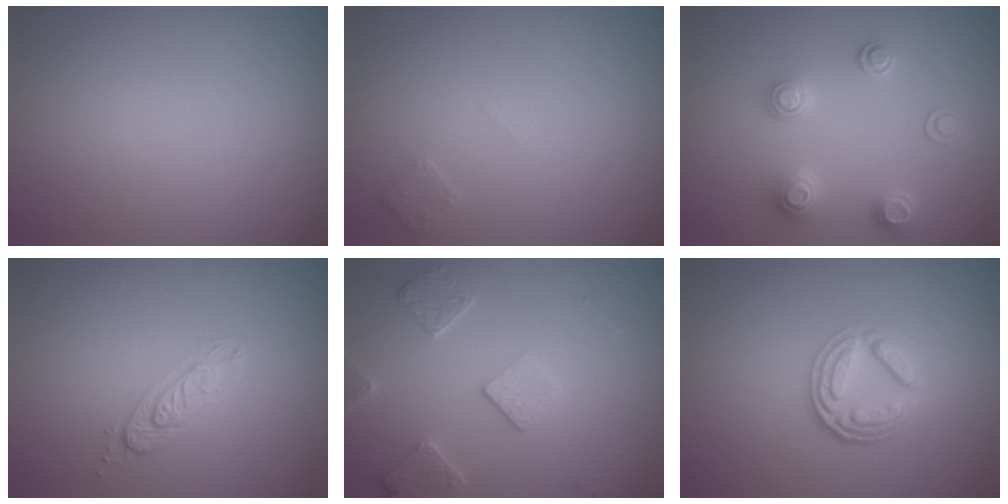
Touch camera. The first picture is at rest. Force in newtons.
{"total": 1.0, "press": 1.0, "slide": 0.1}
{"total": 2.7, "press": 2.6, "slide": 0.3}
{"total": 2.1, "press": 1.8, "slide": 1.1}
{"total": 2.8, "press": 2.7, "slide": 0.7}
{"total": 4.0, "press": 2.9, "slide": 2.7}